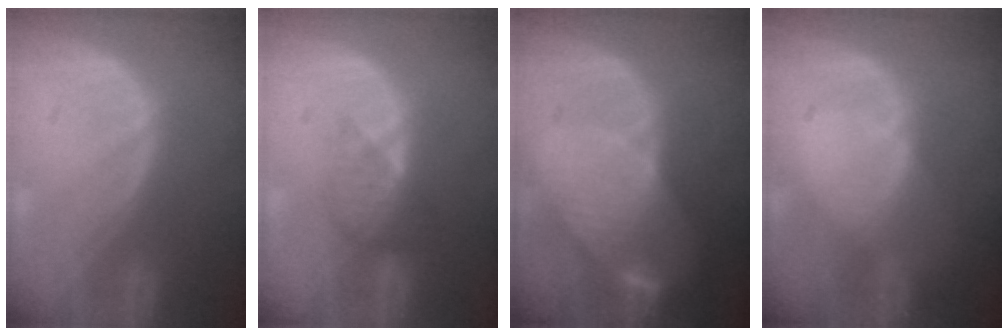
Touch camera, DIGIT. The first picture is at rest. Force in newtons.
{"total": 3.5, "press": 3.1, "slide": 1.6}
{"total": 8.5, "press": 7.5, "slide": 3.8}
{"total": 1.1, "press": 1.1, "slide": 0.2}